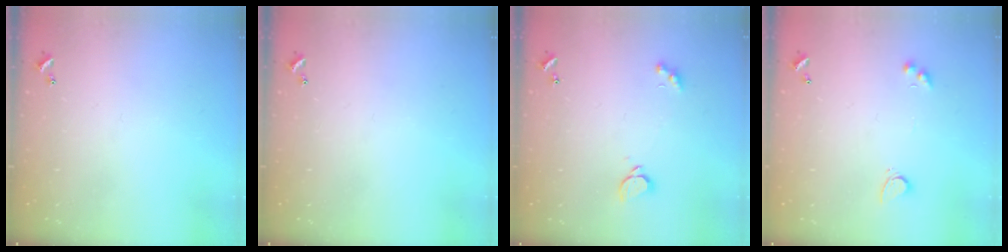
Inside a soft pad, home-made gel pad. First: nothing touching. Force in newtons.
{"total": 0.0}
{"total": 1.9, "press": 1.7, "slide": 0.8}
{"total": 3.0, "press": 2.5, "slide": 1.6}